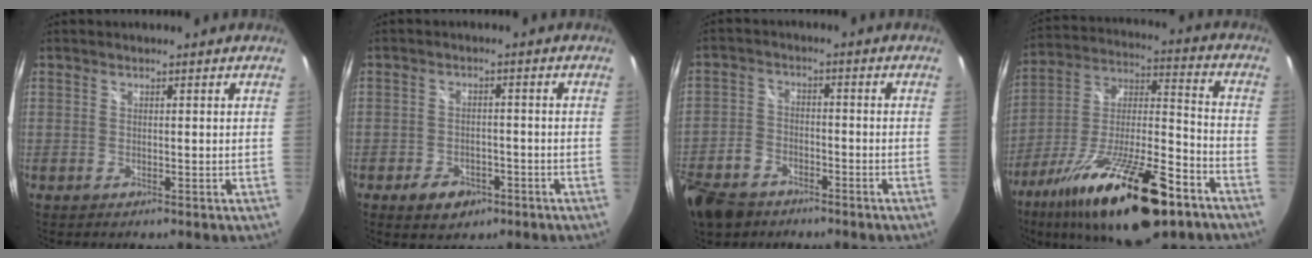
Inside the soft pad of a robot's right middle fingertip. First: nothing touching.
{"total": 5.9, "force": [-3.5, 3.8, 2.8], "torque": [-0.070, 0.002, -0.046]}
{"total": 11.1, "force": [-7.1, 7.2, 4.5], "torque": [-0.132, 0.004, -0.128]}
{"total": 27.8, "force": [-16.5, 8.4, 20.8], "torque": [-0.365, -0.033, -0.270]}